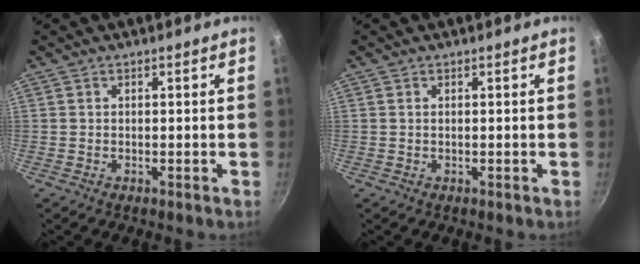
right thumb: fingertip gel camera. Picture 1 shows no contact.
{"total": 0.0}